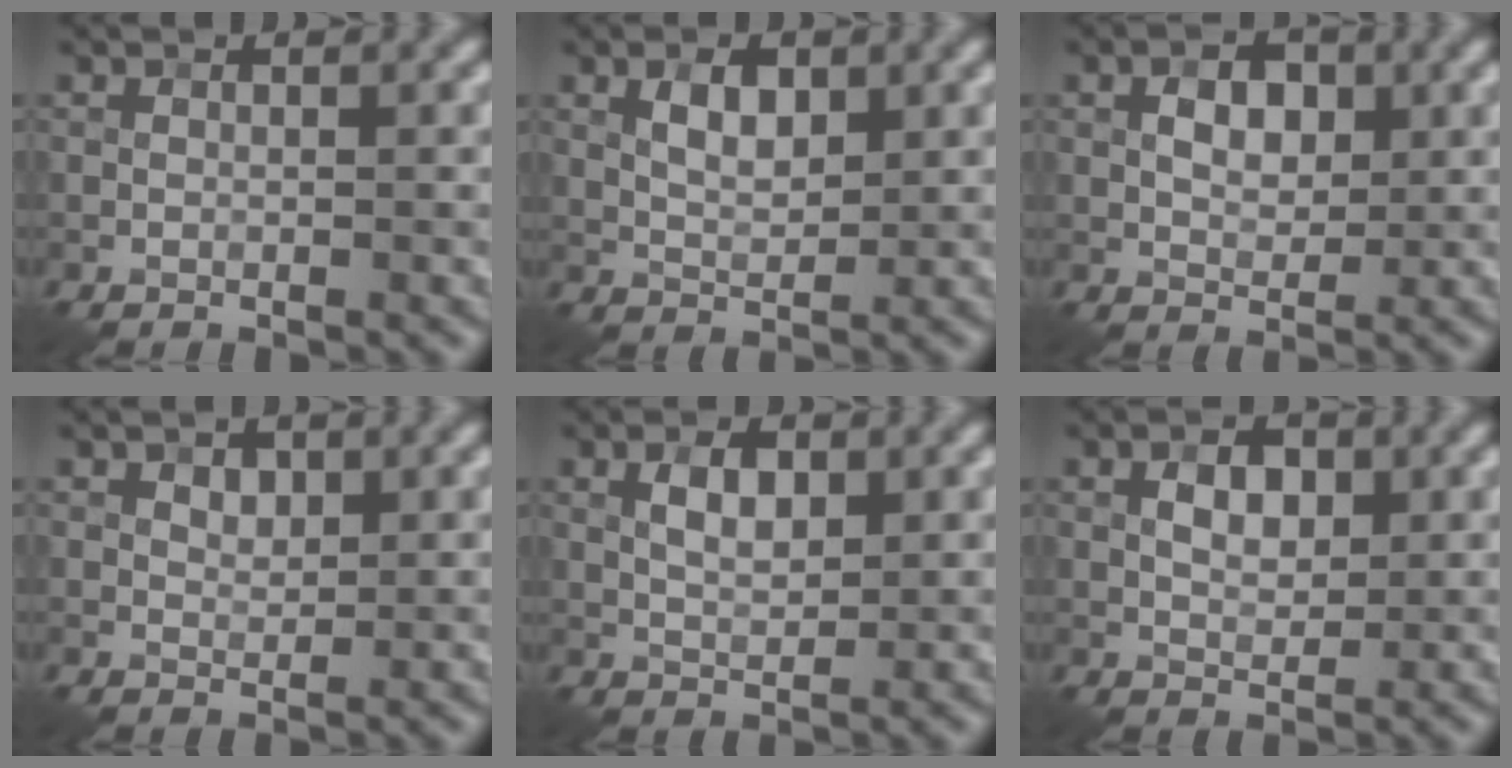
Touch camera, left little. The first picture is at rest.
{"total": 2.8, "force": [1.0, 1.5, 2.2], "torque": [-0.042, 0.000, 0.018]}
{"total": 3.1, "force": [0.6, 2.0, 2.2], "torque": [-0.038, 0.002, 0.009]}
{"total": 1.4, "force": [0.8, 0.9, 0.7], "torque": [-0.012, 0.001, 0.013]}
{"total": 2.7, "force": [0.8, 1.4, 2.2], "torque": [-0.041, 0.002, 0.014]}
{"total": 2.8, "force": [0.6, 1.7, 2.1], "torque": [-0.035, 0.001, 0.009]}